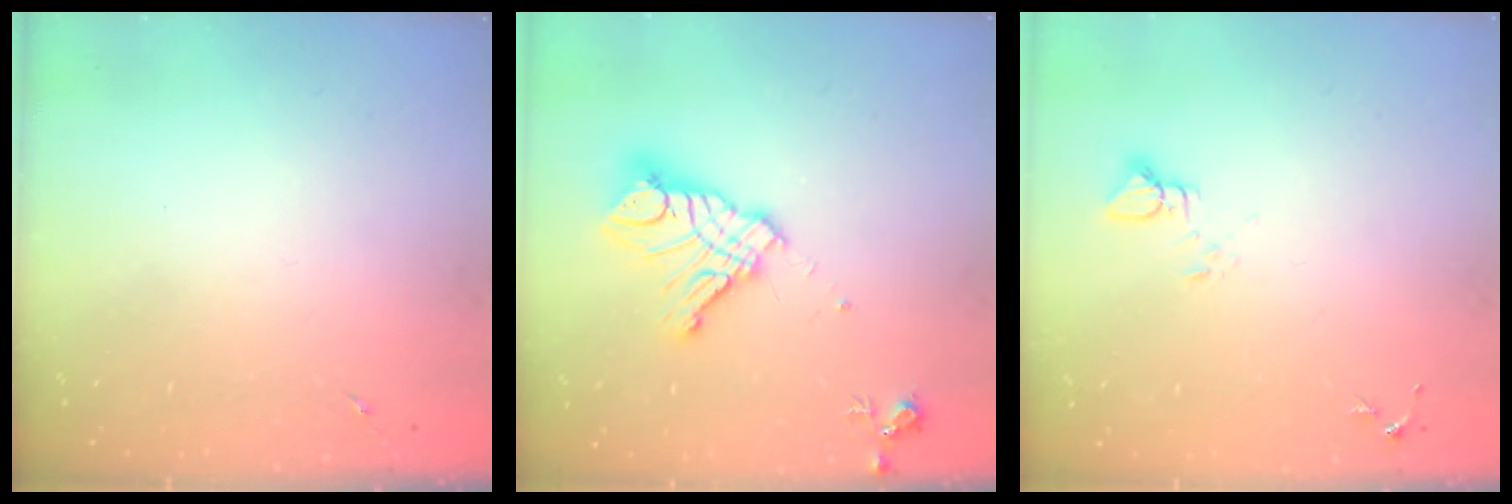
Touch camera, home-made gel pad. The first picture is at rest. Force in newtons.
{"total": 15.8, "press": 15.7, "slide": 1.7}
{"total": 3.1, "press": 3.1, "slide": 0.1}